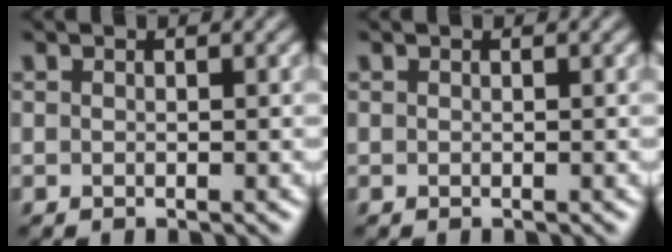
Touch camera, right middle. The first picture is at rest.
{"total": 0.0}